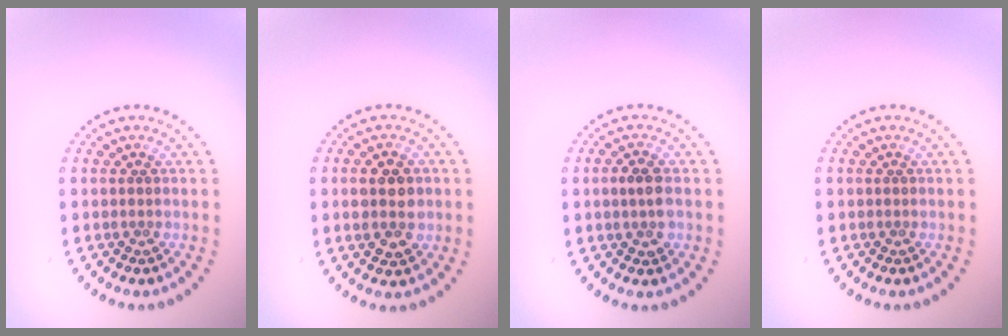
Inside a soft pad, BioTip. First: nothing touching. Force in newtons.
{"total": 3.7, "press": 3.7, "slide": 0.1}
{"total": 2.2, "press": 2.2, "slide": 0.2}
{"total": 0.0}